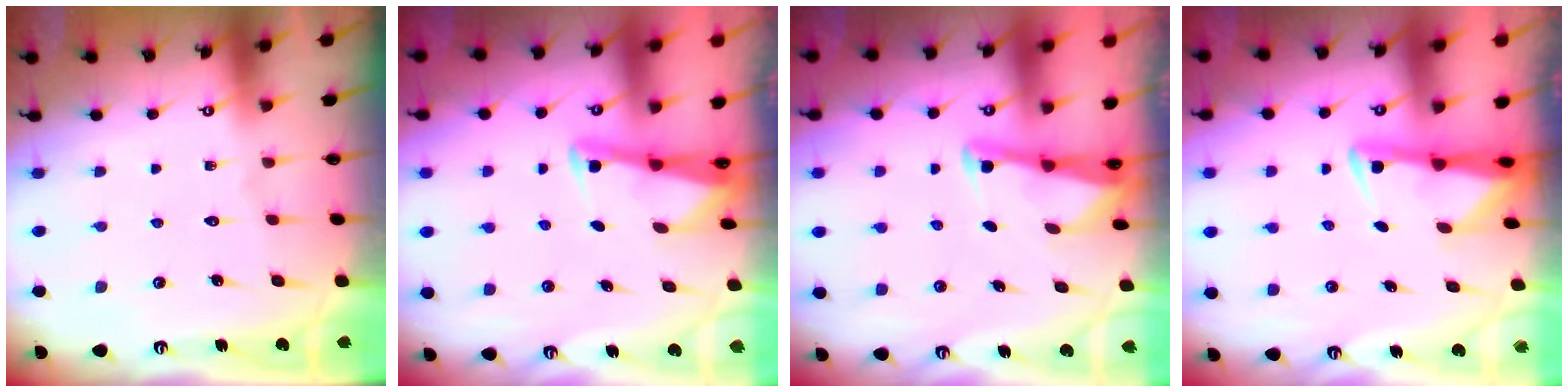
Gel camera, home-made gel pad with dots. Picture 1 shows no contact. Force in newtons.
{"total": 2.8, "press": 2.8, "slide": 0.2}
{"total": 2.8, "press": 2.8, "slide": 0.2}
{"total": 2.8, "press": 2.8, "slide": 0.4}